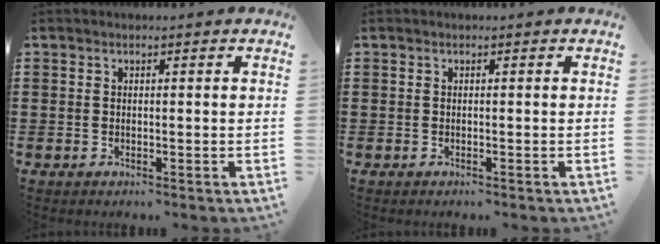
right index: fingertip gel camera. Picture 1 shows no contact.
{"total": 0.0}